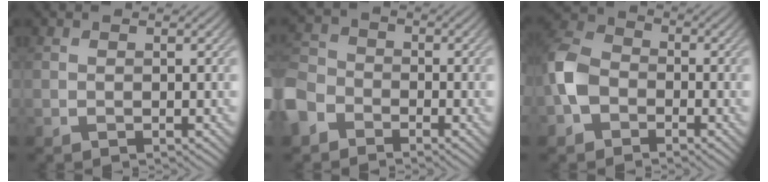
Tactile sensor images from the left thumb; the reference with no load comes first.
{"total": 6.7, "force": [-4.1, 4.6, 2.6], "torque": [-0.079, -0.008, -0.107]}
{"total": 6.5, "force": [-2.3, 5.0, 3.5], "torque": [-0.087, 0.005, -0.069]}